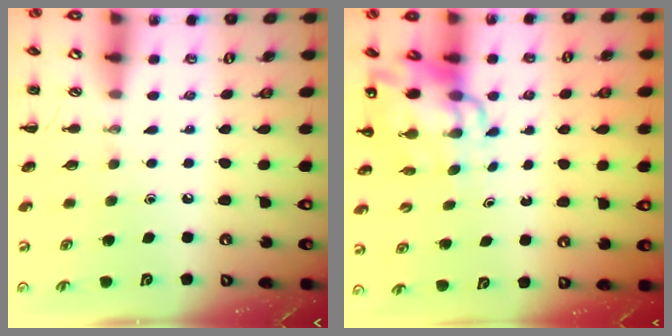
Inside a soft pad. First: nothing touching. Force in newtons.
{"total": 10.7, "press": 10.3, "slide": 3.0}